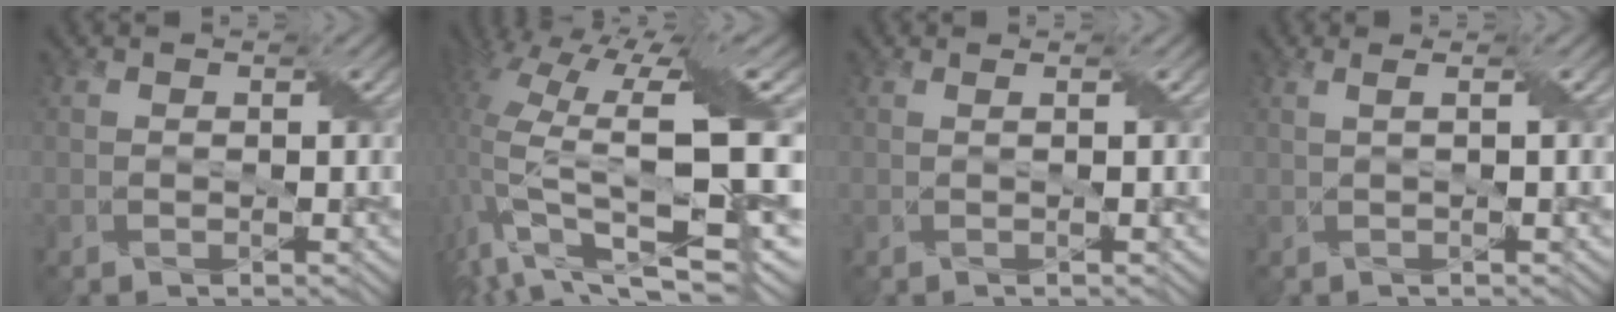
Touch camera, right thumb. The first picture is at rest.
{"total": 18.0, "force": [0.7, 6.5, 16.8], "torque": [-0.356, -0.009, 0.020]}
{"total": 1.7, "force": [0.2, 0.5, 1.6], "torque": [-0.024, 0.005, -0.011]}
{"total": 2.7, "force": [0.4, 0.5, 2.6], "torque": [-0.037, 0.011, -0.010]}